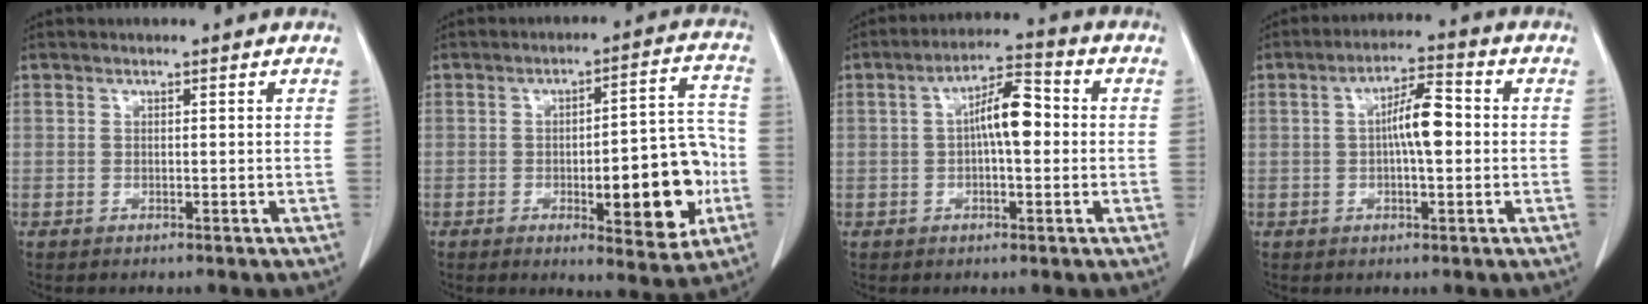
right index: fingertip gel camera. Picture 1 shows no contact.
{"total": 14.3, "force": [-3.5, 3.9, 13.3], "torque": [-0.165, 0.019, -0.038]}
{"total": 7.4, "force": [0.3, 2.2, 7.0], "torque": [-0.129, 0.022, 0.000]}
{"total": 6.6, "force": [0.1, 1.6, 6.4], "torque": [-0.117, 0.014, -0.003]}